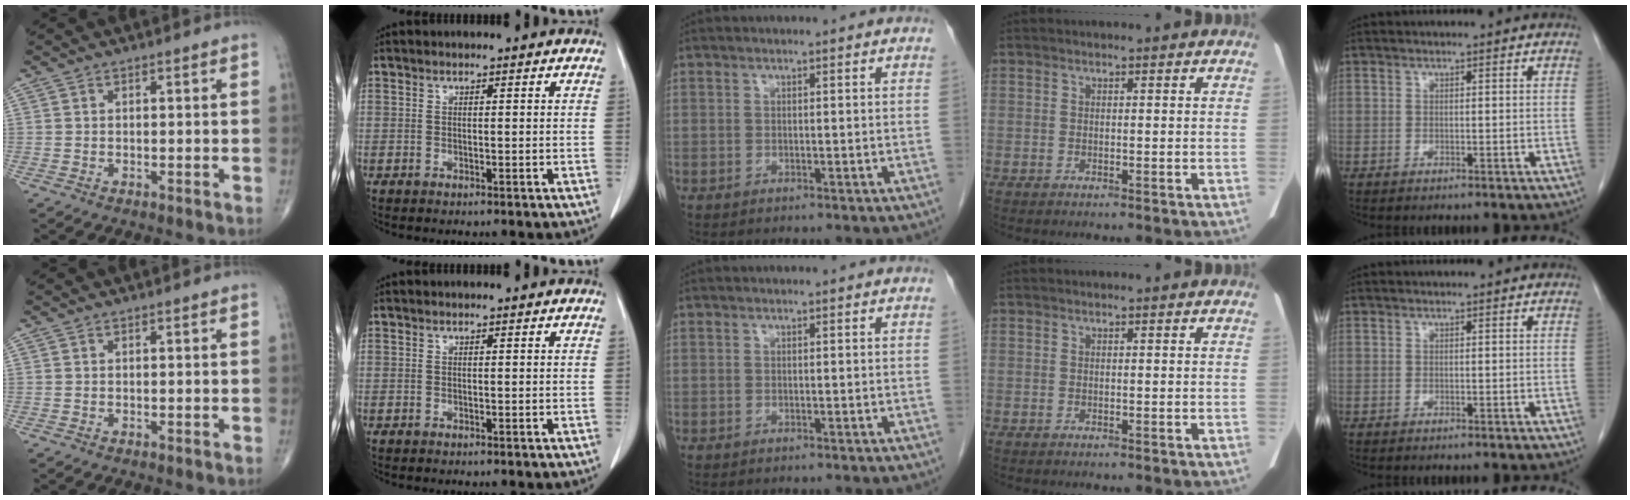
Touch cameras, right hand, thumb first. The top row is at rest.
{}